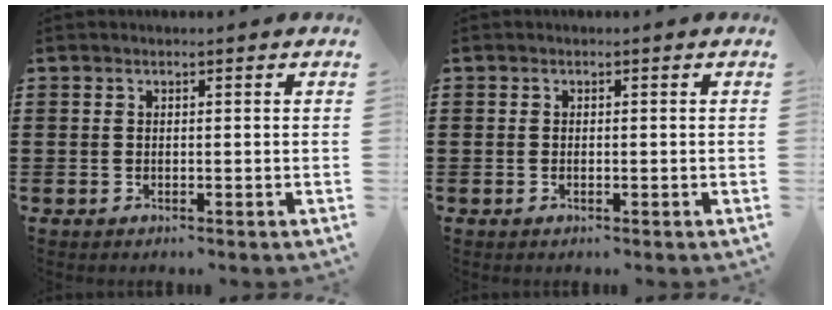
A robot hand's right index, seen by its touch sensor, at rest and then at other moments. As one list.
[{"total": 0.0}]